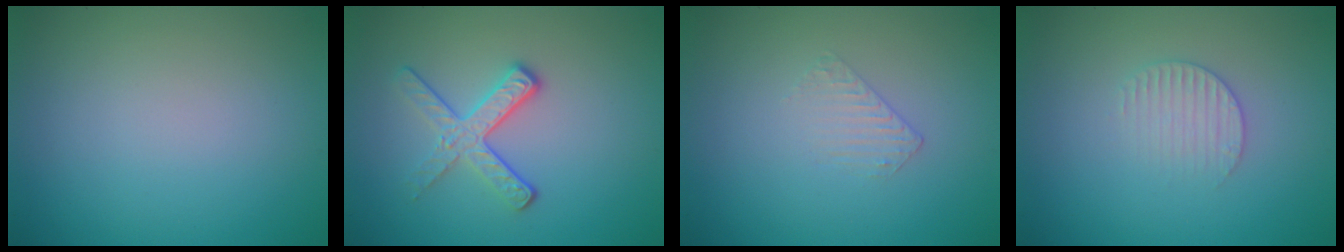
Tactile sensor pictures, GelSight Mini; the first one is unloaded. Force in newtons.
{"total": 3.1, "press": 2.5, "slide": 1.9}
{"total": 0.9, "press": 0.2, "slide": 0.9}
{"total": 1.9, "press": 1.9, "slide": 0.3}